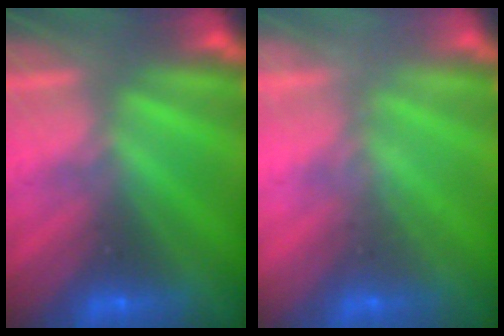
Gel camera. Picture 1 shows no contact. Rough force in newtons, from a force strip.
{"total": 2.1}